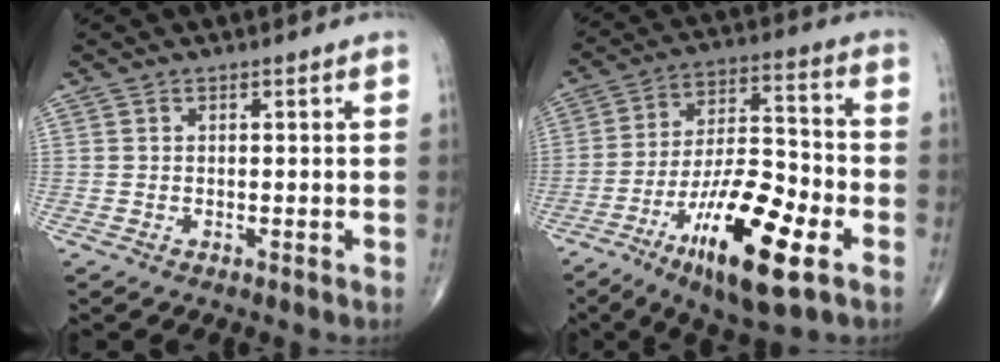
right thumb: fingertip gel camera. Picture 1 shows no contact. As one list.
[{"total": 20.0, "force": [-8.9, 6.1, 16.9], "torque": [-0.288, 0.040, -0.146]}]